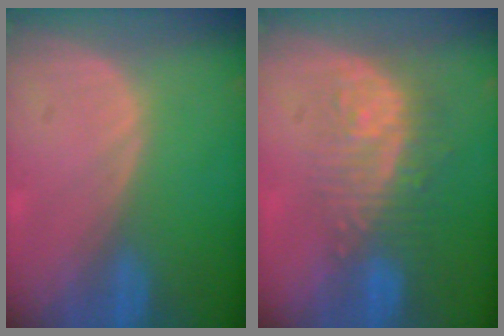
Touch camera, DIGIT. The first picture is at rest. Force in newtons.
{"total": 9.0, "press": 8.1, "slide": 3.9}